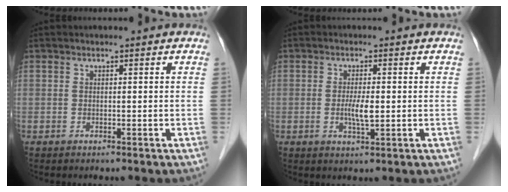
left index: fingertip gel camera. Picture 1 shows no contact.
{"total": 3.1, "force": [-0.3, 0.6, 3.1], "torque": [-0.063, -0.005, -0.004]}